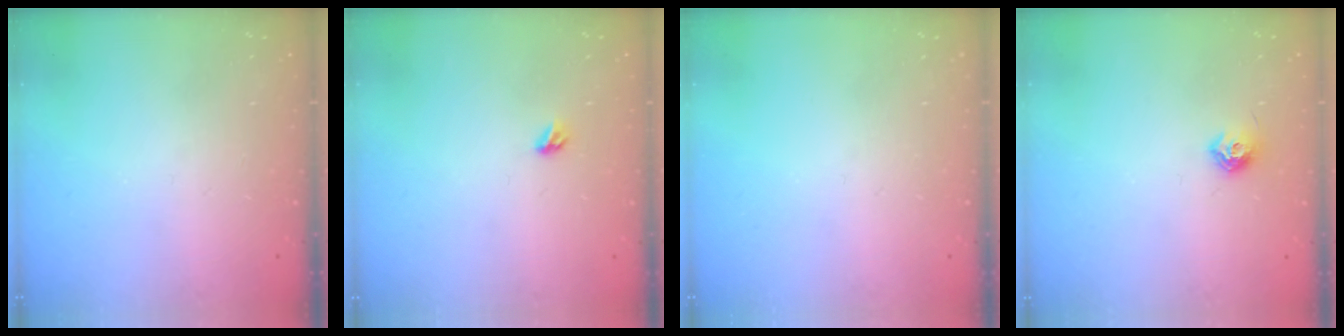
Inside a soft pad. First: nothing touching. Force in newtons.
{"total": 3.5, "press": 3.4, "slide": 0.7}
{"total": 0.0}
{"total": 7.9, "press": 7.8, "slide": 0.9}